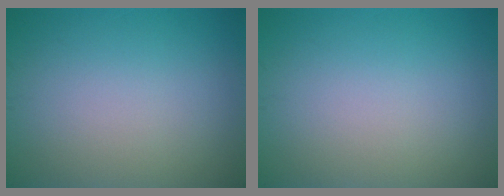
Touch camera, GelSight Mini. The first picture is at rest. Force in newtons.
{"total": 0.0}